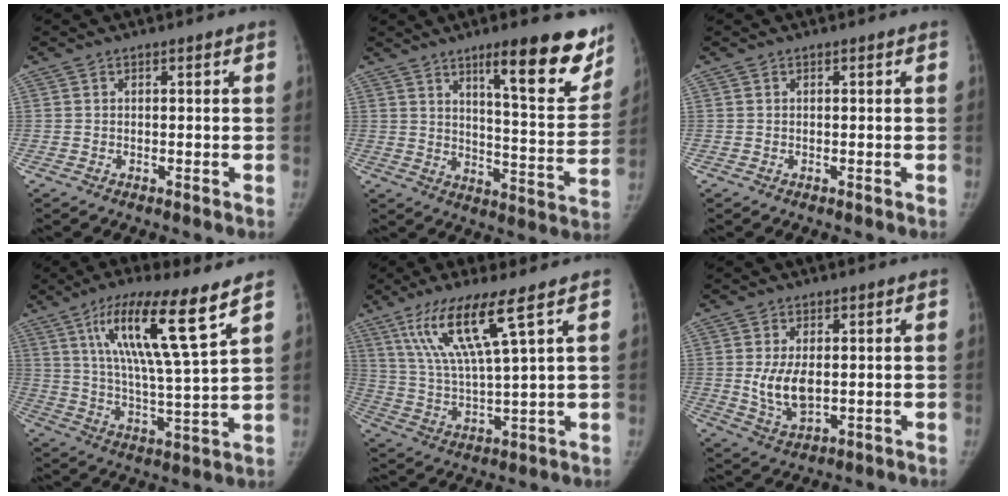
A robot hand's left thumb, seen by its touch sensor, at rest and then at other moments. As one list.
[{"total": 20.6, "force": [12.7, 4.3, 15.6], "torque": [-0.173, -0.072, 0.189]}, {"total": 0.0}, {"total": 17.0, "force": [9.3, 1.6, 14.1], "torque": [-0.242, -0.044, 0.166]}, {"total": 13.3, "force": [7.2, 0.9, 11.1], "torque": [-0.234, -0.033, 0.146]}, {"total": 7.1, "force": [0.4, 3.9, 5.9], "torque": [-0.108, -0.016, 0.018]}]